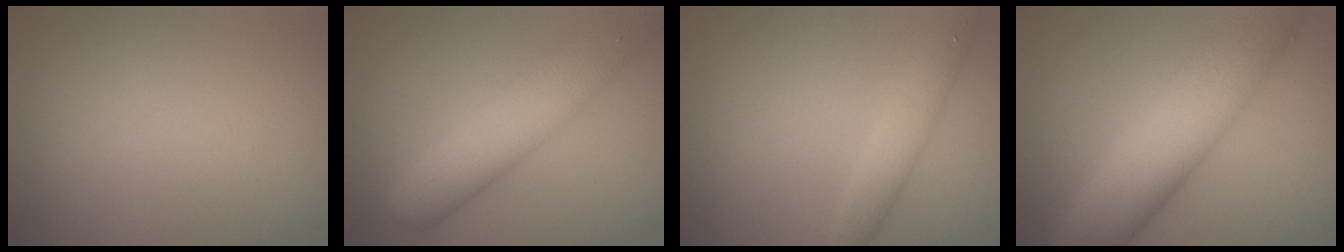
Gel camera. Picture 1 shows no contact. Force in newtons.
{"total": 7.1, "press": 7.1, "slide": 0.5}
{"total": 2.5, "press": 2.5, "slide": 0.2}
{"total": 9.7, "press": 9.7, "slide": 0.1}